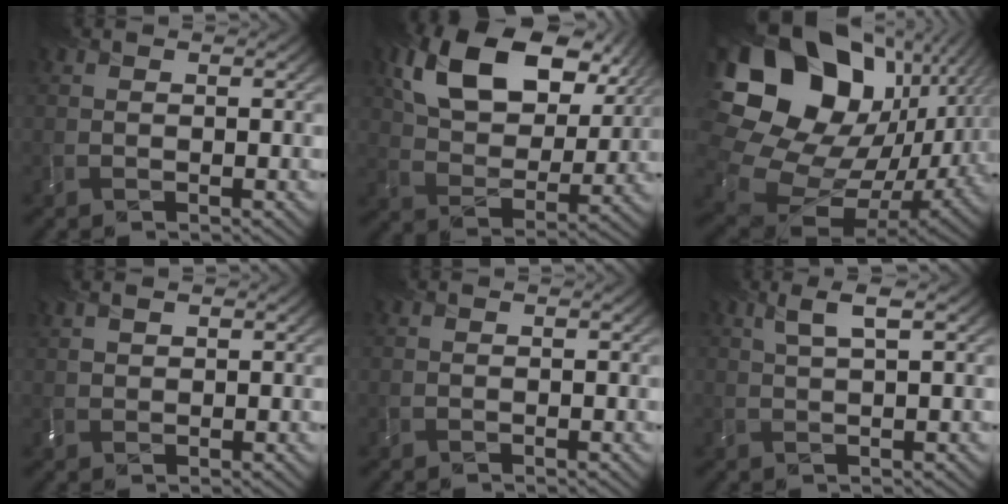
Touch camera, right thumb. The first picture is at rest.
{"total": 14.1, "force": [6.5, 8.4, 9.3], "torque": [-0.178, 0.008, 0.118]}
{"total": 21.6, "force": [5.6, 15.8, 13.5], "torque": [-0.311, -0.014, 0.136]}
{"total": 1.8, "force": [1.3, 0.9, 0.8], "torque": [-0.024, 0.005, 0.032]}
{"total": 0.0}
{"total": 2.9, "force": [1.4, 0.4, 2.5], "torque": [-0.045, 0.007, 0.028]}